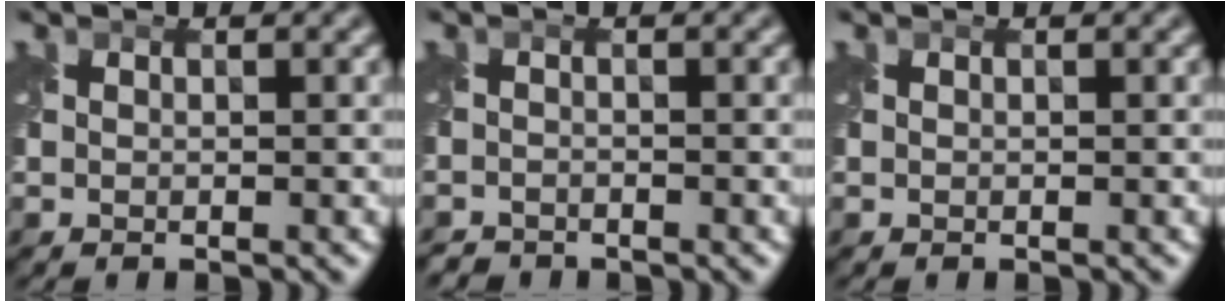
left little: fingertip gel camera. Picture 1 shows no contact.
{"total": 1.5, "force": [-1.4, 0.1, -0.5], "torque": [0.016, -0.007, -0.031]}
{"total": 0.0}